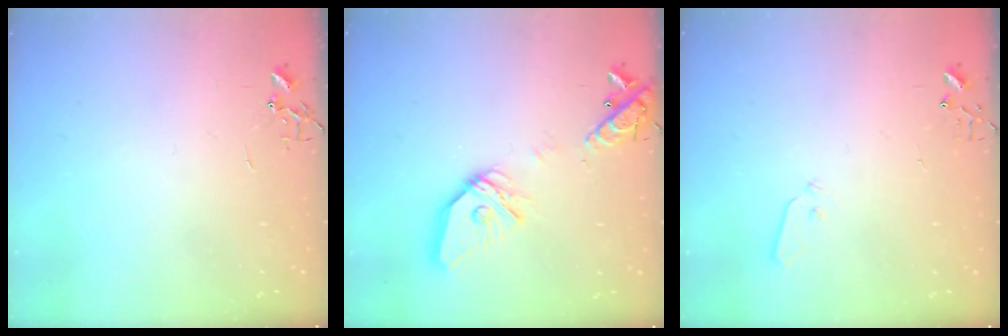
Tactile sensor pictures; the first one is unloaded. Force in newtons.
{"total": 17.0, "press": 16.8, "slide": 2.6}
{"total": 3.5, "press": 3.5, "slide": 0.6}